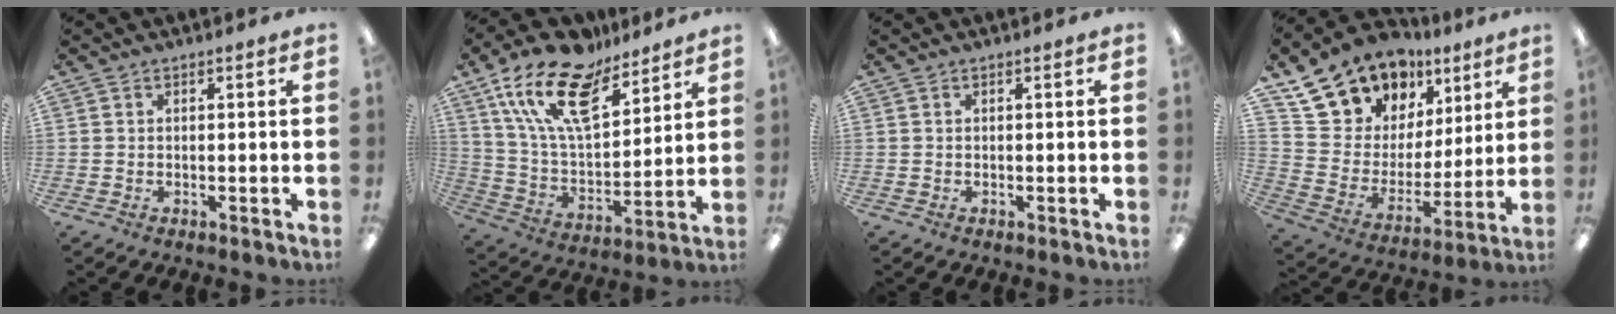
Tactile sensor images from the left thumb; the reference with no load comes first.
{"total": 19.5, "force": [12.8, 8.9, 11.7], "torque": [-0.233, -0.066, 0.229]}
{"total": 0.0}
{"total": 17.3, "force": [13.6, 10.2, 3.2], "torque": [-0.080, -0.101, 0.263]}